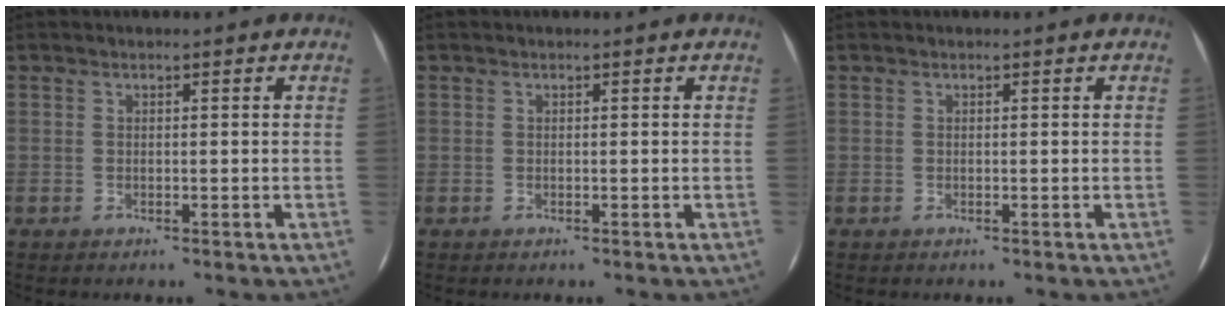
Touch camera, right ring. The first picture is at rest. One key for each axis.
{"total": 0.0}
{"total": 0.0}